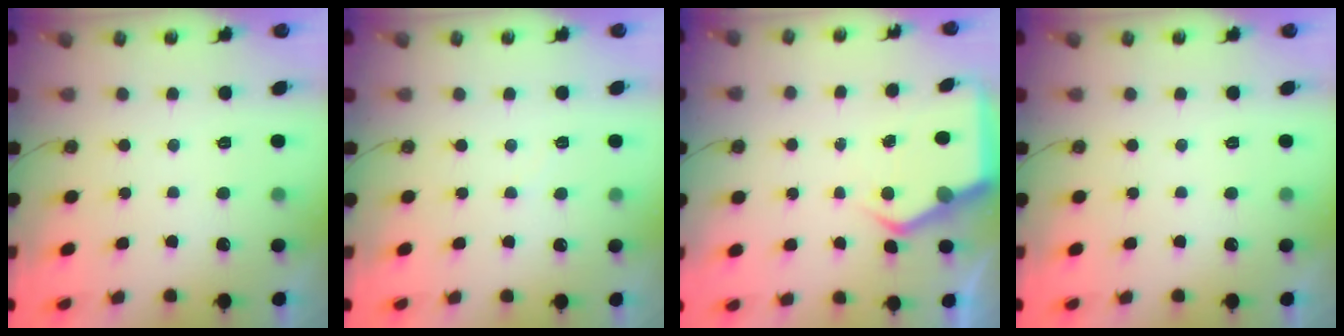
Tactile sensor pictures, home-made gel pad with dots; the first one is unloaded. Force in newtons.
{"total": 3.1, "press": 3.1, "slide": 0.5}
{"total": 4.9, "press": 4.8, "slide": 0.6}
{"total": 0.0}